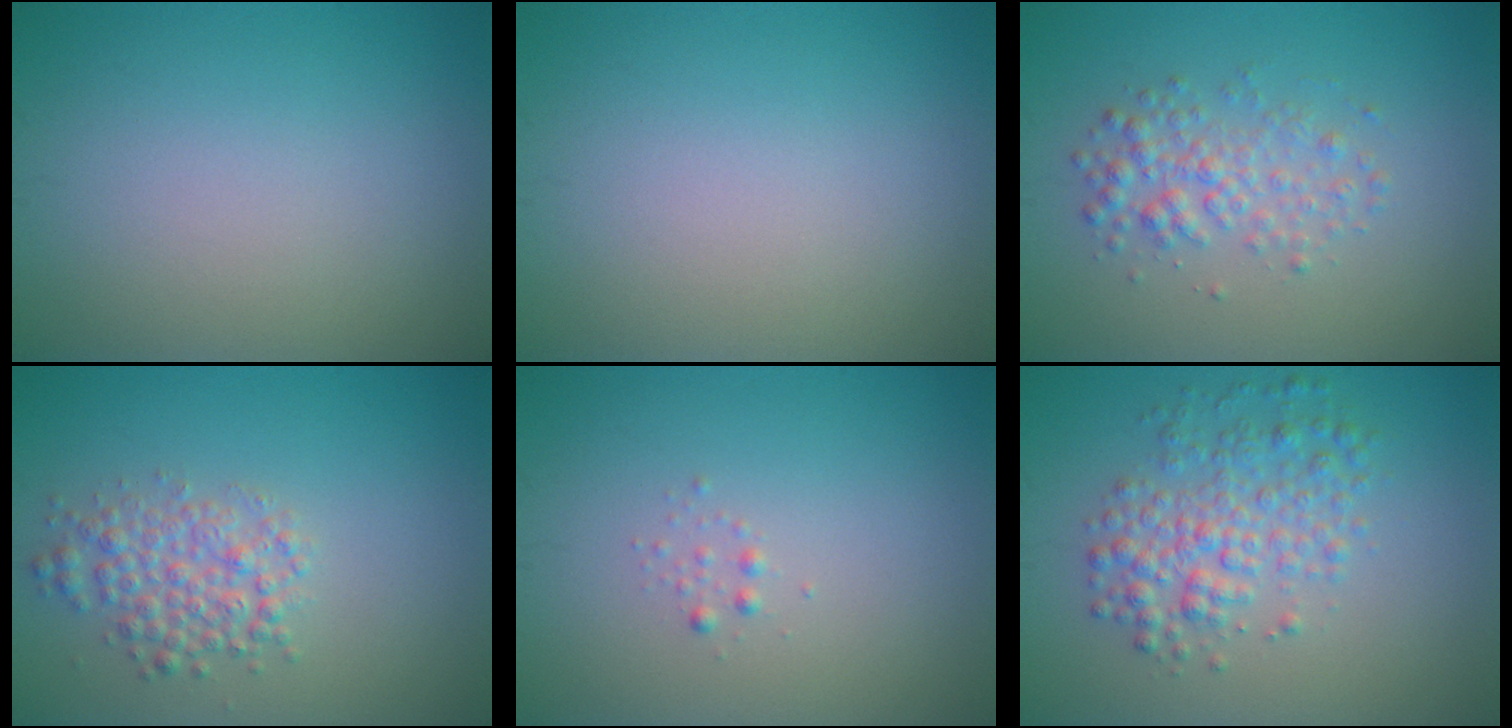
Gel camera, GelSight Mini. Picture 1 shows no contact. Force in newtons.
{"total": 0.0}
{"total": 2.7, "press": 2.7, "slide": 0.1}
{"total": 3.2, "press": 3.1, "slide": 0.1}
{"total": 0.6, "press": 0.6, "slide": 0.0}
{"total": 4.2, "press": 4.2, "slide": 0.1}